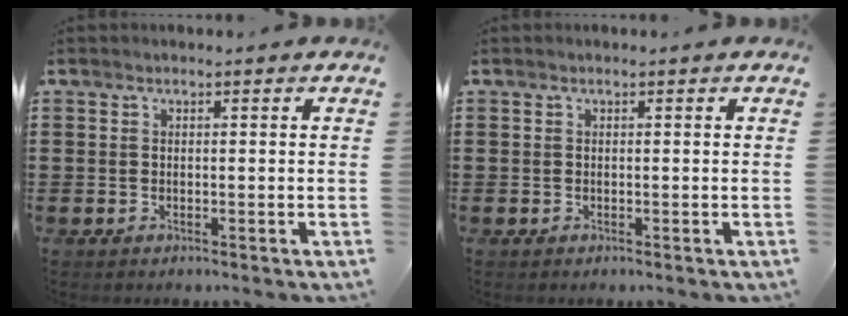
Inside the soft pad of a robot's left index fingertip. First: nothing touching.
{"total": 0.0}